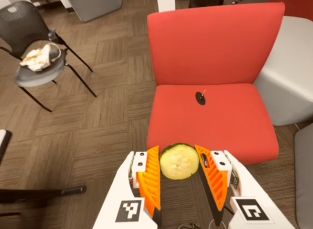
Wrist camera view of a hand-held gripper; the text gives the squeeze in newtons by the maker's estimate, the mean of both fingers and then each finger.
{"total": 9.1, "left": 9.3, "right": 9.0}